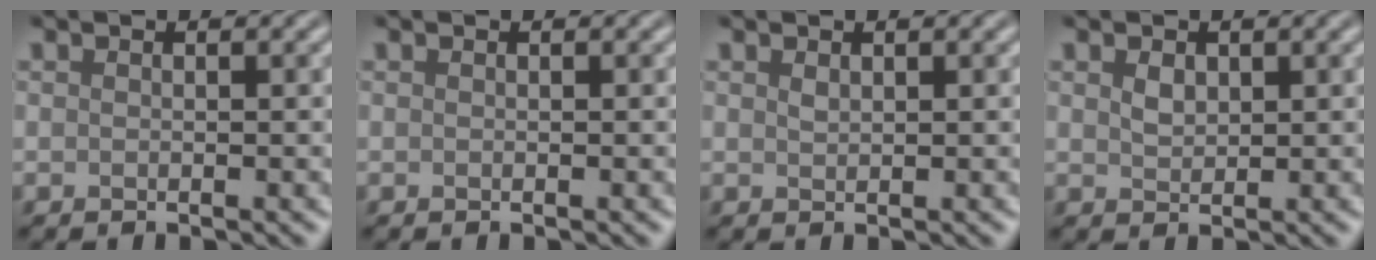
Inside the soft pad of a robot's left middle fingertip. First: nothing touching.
{"total": 0.0}
{"total": 0.5, "force": [0.4, 0.2, 0.3], "torque": [-0.012, -0.001, 0.010]}
{"total": 1.3, "force": [0.6, 0.9, 0.7], "torque": [-0.018, 0.000, 0.015]}